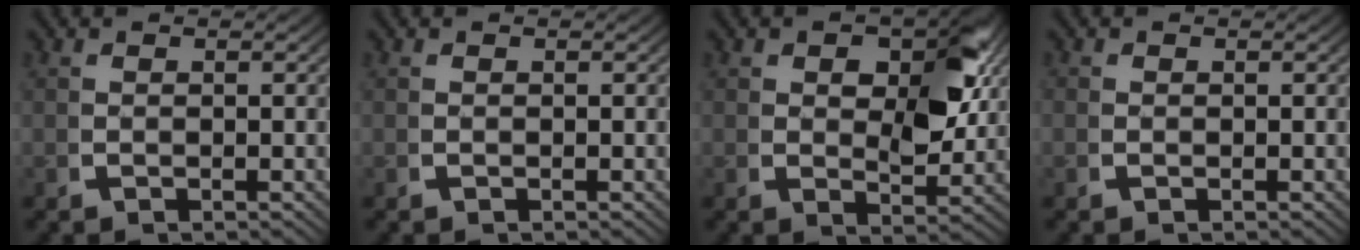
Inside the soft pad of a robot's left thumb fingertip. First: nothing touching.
{"total": 0.0}
{"total": 6.3, "force": [1.9, 3.1, 5.2], "torque": [-0.062, -0.004, 0.030]}
{"total": 0.7, "force": [0.1, 0.7, 0.0], "torque": [0.001, -0.004, 0.001]}